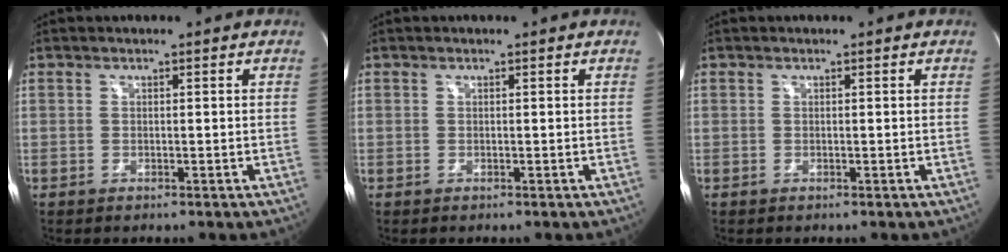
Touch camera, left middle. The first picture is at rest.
{"total": 0.0}
{"total": 0.0}